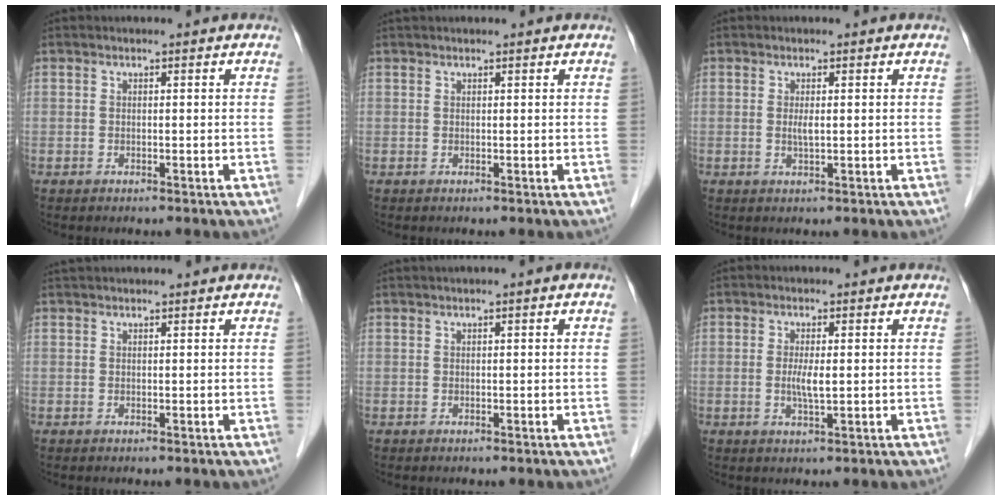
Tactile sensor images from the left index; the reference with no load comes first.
{"total": 1.4, "force": [1.3, 0.1, 0.5], "torque": [-0.007, 0.026, 0.025]}
{"total": 1.3, "force": [0.1, 0.2, 1.3], "torque": [-0.031, -0.002, 0.003]}
{"total": 2.6, "force": [2.4, 0.0, 0.8], "torque": [-0.007, 0.032, 0.042]}
{"total": 0.9, "force": [0.4, -0.1, 0.7], "torque": [-0.017, 0.008, 0.012]}
{"total": 2.6, "force": [0.0, 0.4, 2.6], "torque": [-0.057, -0.005, 0.001]}